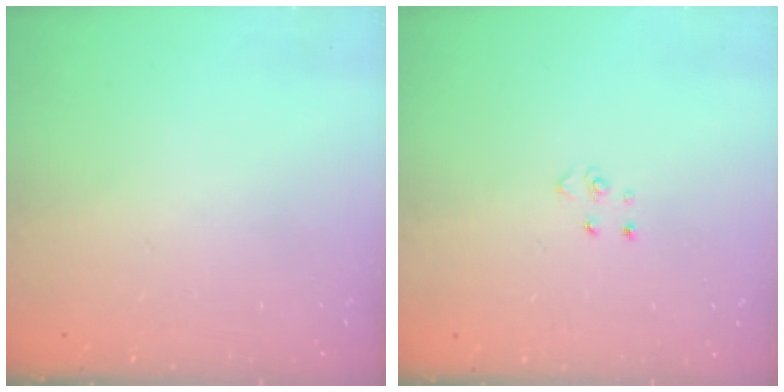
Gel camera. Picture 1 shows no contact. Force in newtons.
{"total": 2.6, "press": 2.6, "slide": 0.3}